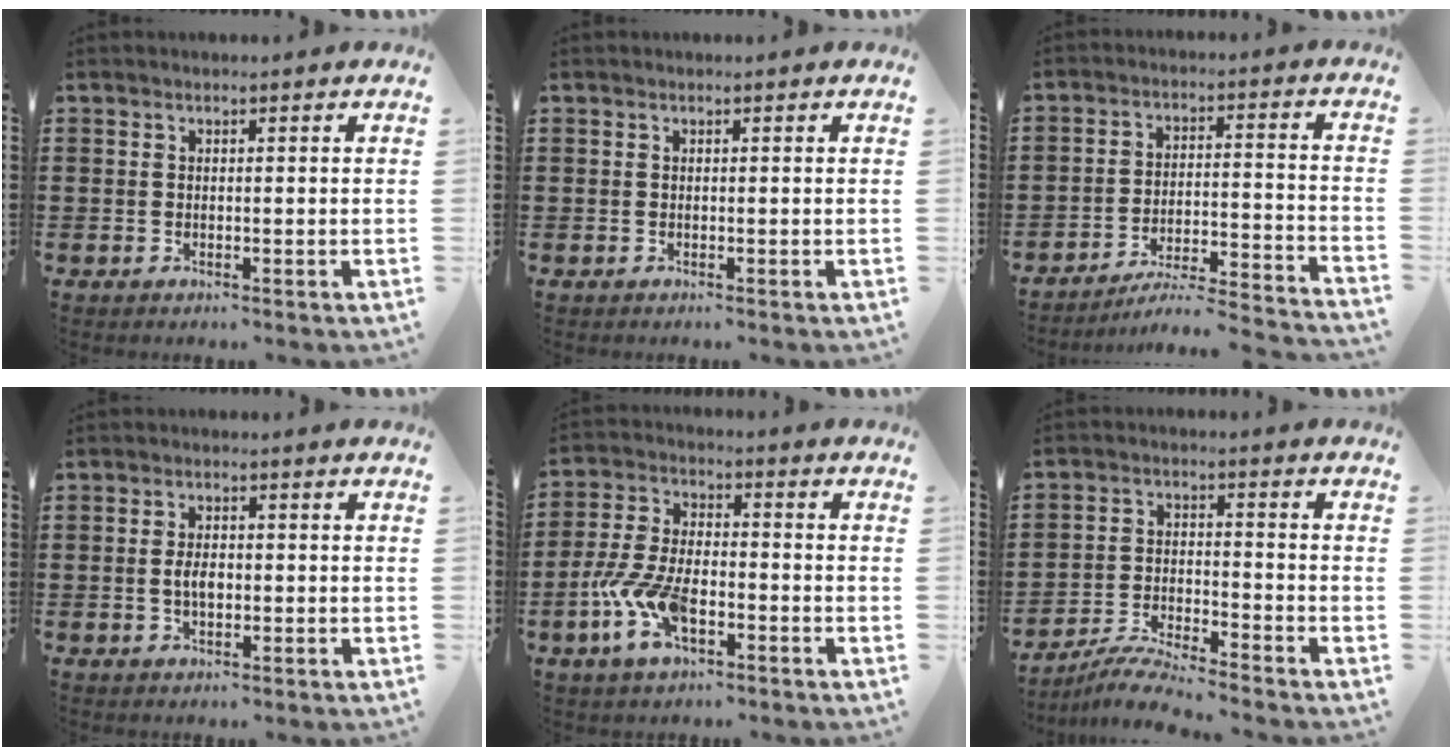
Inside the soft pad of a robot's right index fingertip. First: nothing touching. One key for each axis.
{"total": 0.0}
{"total": 4.5, "fx": -4.1, "fy": -0.4, "fz": 1.7, "tx": -0.035, "ty": -0.019, "tz": -0.086}
{"total": 3.0, "fx": -0.3, "fy": 1.4, "fz": 2.6, "tx": -0.058, "ty": -0.002, "tz": -0.007}
{"total": 9.3, "fx": -3.6, "fy": 4.6, "fz": 7.2, "tx": -0.181, "ty": -0.006, "tz": -0.071}
{"total": 5.4, "fx": -5.2, "fy": -0.2, "fz": 1.5, "tx": -0.040, "ty": -0.009, "tz": -0.102}